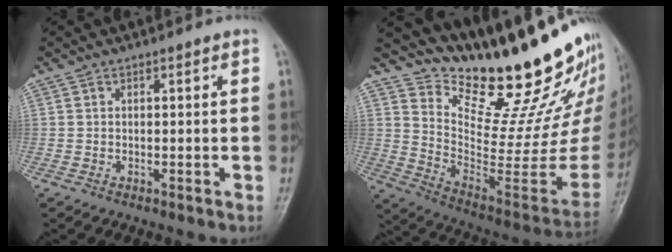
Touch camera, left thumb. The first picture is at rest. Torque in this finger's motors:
{"motor_torque": [1.27, -0.78, 0.68, -2.08, 0.05]}